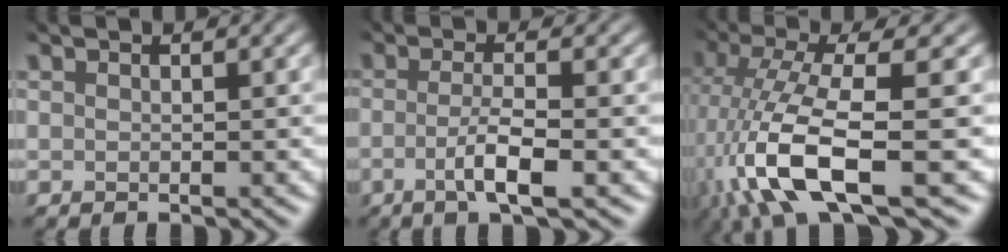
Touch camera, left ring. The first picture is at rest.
{"total": 3.8, "force": [-1.8, 0.8, 3.2], "torque": [-0.061, -0.013, -0.025]}
{"total": 9.3, "force": [-4.2, 2.5, 7.9], "torque": [-0.176, -0.008, -0.066]}